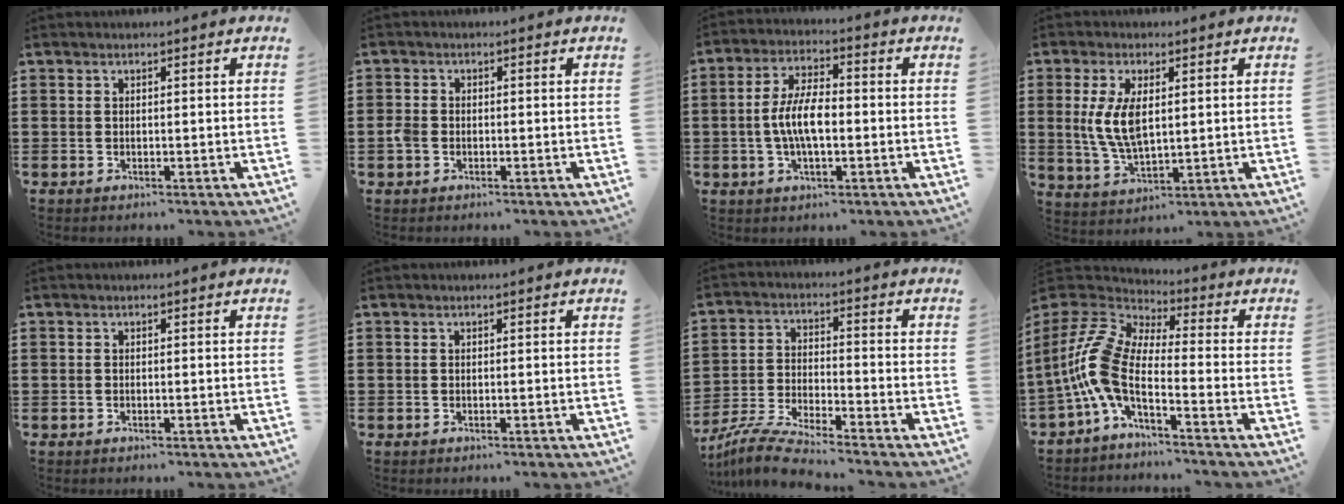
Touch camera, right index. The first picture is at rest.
{"total": 2.2, "force": [-0.7, 1.6, 1.3], "torque": [-0.042, -0.004, -0.018]}
{"total": 7.2, "force": [-1.0, 2.9, 6.5], "torque": [-0.142, -0.001, -0.025]}
{"total": 7.4, "force": [1.0, 3.5, 6.5], "torque": [-0.147, 0.002, 0.013]}
{"total": 0.0}
{"total": 0.0}
{"total": 6.5, "force": [-6.3, -0.5, 1.7], "torque": [-0.050, -0.011, -0.126]}
{"total": 8.7, "force": [-2.4, 3.3, 7.6], "torque": [-0.217, -0.028, -0.064]}